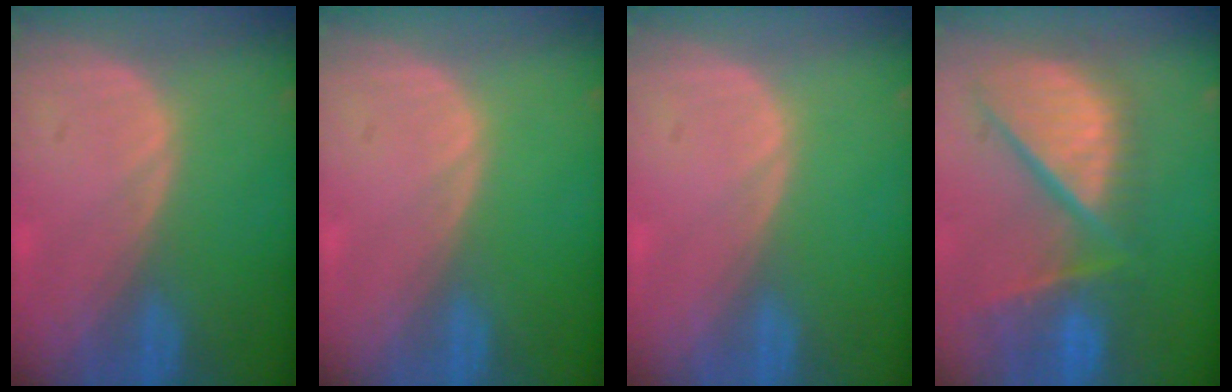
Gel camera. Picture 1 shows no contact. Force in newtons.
{"total": 0.0}
{"total": 0.0}
{"total": 12.7, "press": 10.5, "slide": 7.1}